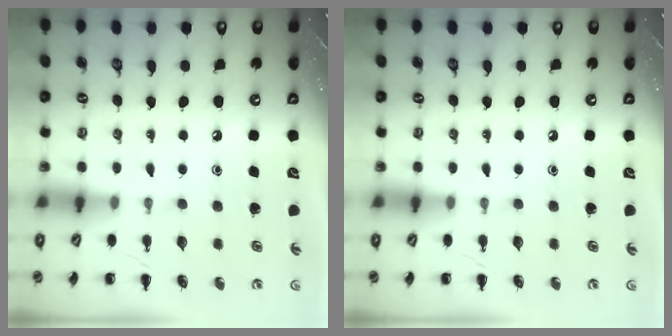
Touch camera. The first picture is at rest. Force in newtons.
{"total": 0.0}